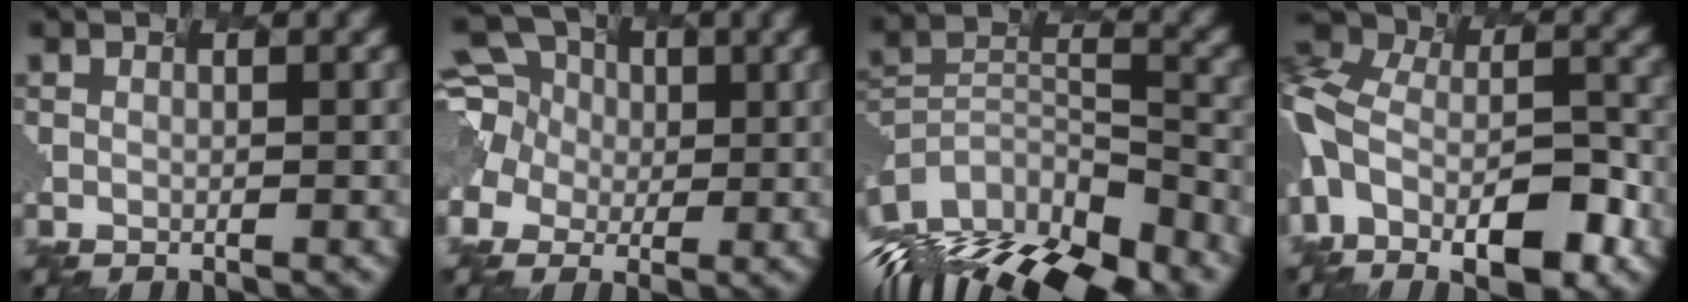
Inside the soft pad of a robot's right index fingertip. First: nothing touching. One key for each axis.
{"total": 6.5, "fx": 0.6, "fy": 6.1, "fz": 2.3, "tx": -0.099, "ty": 0.021, "tz": -0.013}
{"total": 15.0, "fx": -11.8, "fy": 6.4, "fz": 6.7, "tx": -0.177, "ty": -0.010, "tz": -0.156}
{"total": 11.9, "fx": -6.2, "fy": 6.9, "fz": 7.5, "tx": -0.187, "ty": -0.011, "tz": -0.076}